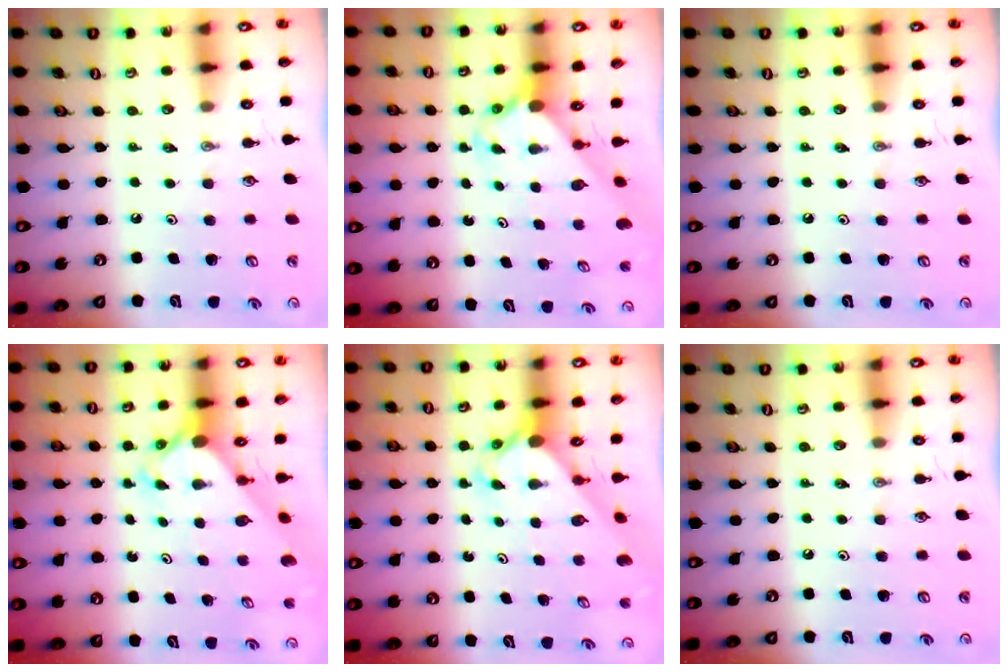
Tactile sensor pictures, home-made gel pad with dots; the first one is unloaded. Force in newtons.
{"total": 2.1, "press": 2.1, "slide": 0.1}
{"total": 0.0}
{"total": 2.3, "press": 2.3, "slide": 0.1}
{"total": 2.6, "press": 2.6, "slide": 0.3}
{"total": 0.0}